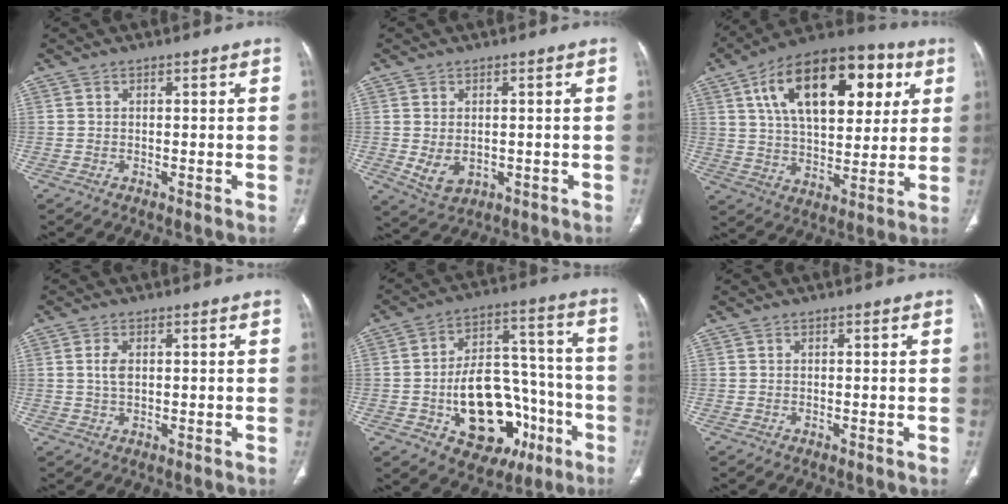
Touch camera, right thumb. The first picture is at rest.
{"total": 4.6, "force": [-0.4, 3.2, 3.2], "torque": [-0.051, -0.005, 0.011]}
{"total": 25.0, "force": [8.9, 13.3, 19.2], "torque": [-0.278, 0.003, 0.139]}
{"total": 3.0, "force": [0.6, 1.7, 2.4], "torque": [-0.051, -0.001, 0.013]}
{"total": 21.7, "force": [-7.3, 13.7, 15.2], "torque": [-0.188, 0.055, -0.090]}
{"total": 0.0}